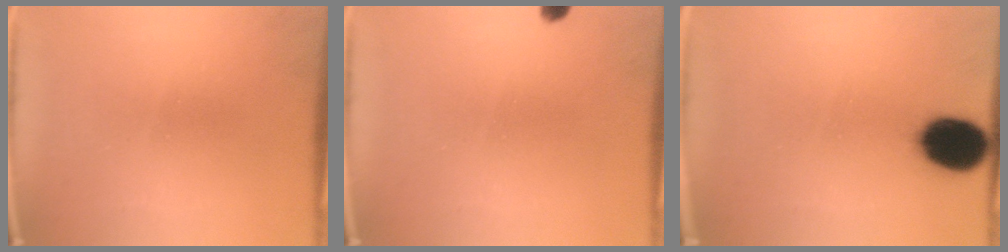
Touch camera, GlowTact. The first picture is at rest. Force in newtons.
{"total": 1.4}
{"total": 10.2}